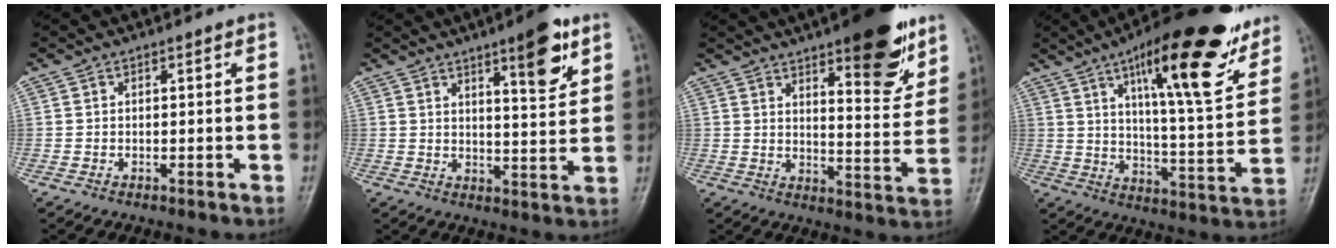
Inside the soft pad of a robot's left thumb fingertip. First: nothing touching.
{"total": 9.4, "force": [5.4, 2.3, 7.3], "torque": [-0.091, -0.032, 0.078]}
{"total": 15.5, "force": [9.6, 4.8, 11.2], "torque": [-0.115, -0.057, 0.138]}
{"total": 23.3, "force": [13.4, 6.3, 18.0], "torque": [-0.237, -0.050, 0.204]}